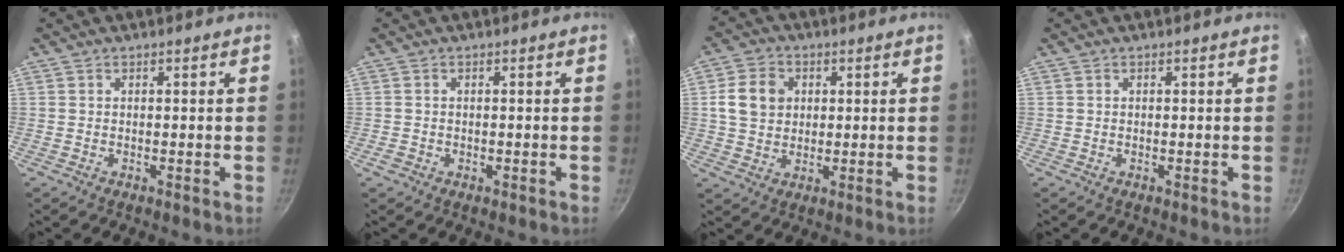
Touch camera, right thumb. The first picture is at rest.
{"total": 1.1, "force": [-0.5, 0.8, 0.6], "torque": [-0.010, 0.001, -0.008]}
{"total": 8.0, "force": [1.5, 6.5, 4.3], "torque": [-0.062, 0.005, 0.023]}
{"total": 0.0}